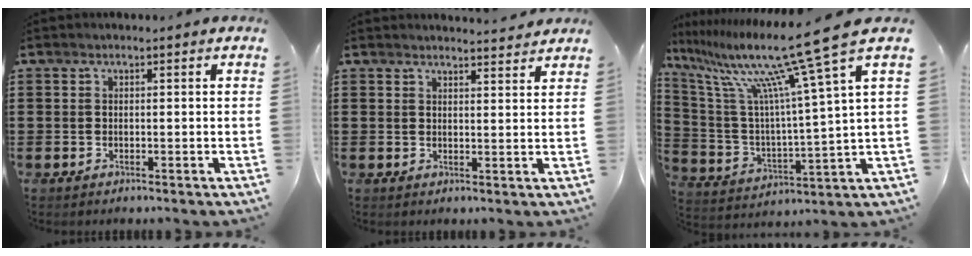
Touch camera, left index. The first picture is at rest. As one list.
[{"total": 2.6, "force": [2.6, -0.1, 0.2], "torque": [-0.011, -0.006, 0.049]}, {"total": 16.4, "force": [12.2, 0.1, 10.9], "torque": [-0.226, -0.081, 0.191]}]